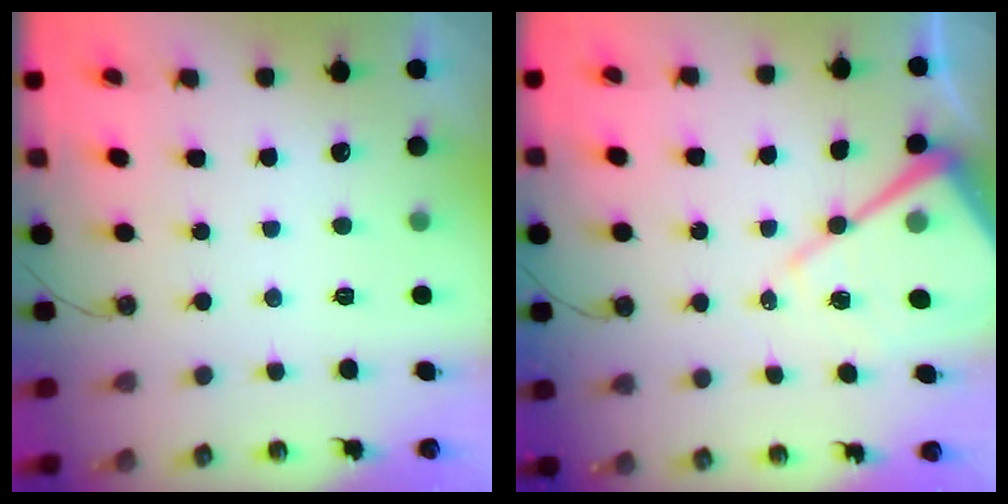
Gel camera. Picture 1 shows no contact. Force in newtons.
{"total": 13.4, "press": 13.4, "slide": 1.5}